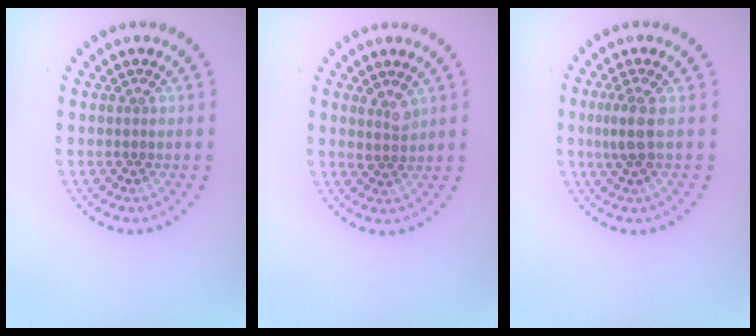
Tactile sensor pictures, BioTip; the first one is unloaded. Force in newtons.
{"total": 1.6, "press": 1.3, "slide": 1.0}
{"total": 2.1, "press": 1.7, "slide": 1.2}